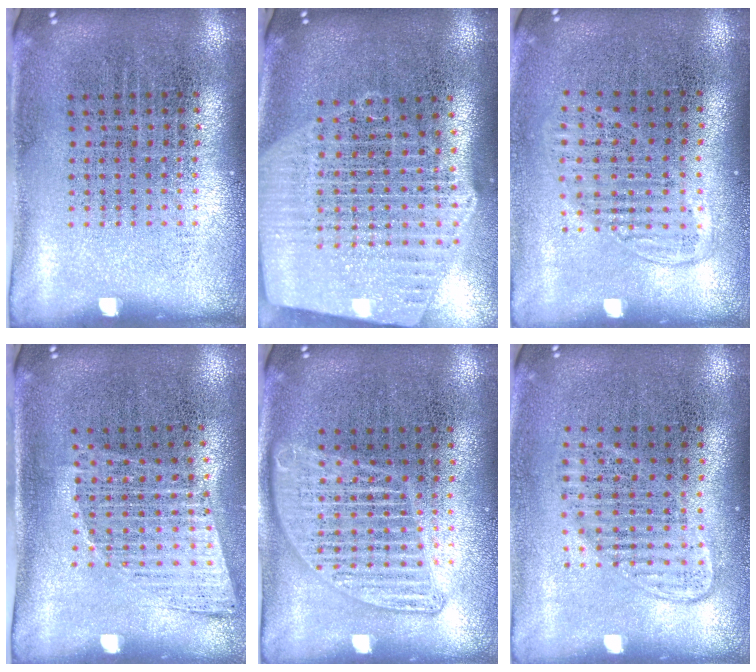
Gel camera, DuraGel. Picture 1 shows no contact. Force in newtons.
{"total": 2.7, "press": 2.3, "slide": 1.4}
{"total": 1.3, "press": 1.2, "slide": 0.6}
{"total": 1.2, "press": 1.0, "slide": 0.6}
{"total": 1.4, "press": 1.4, "slide": 0.2}
{"total": 1.4, "press": 1.2, "slide": 0.6}